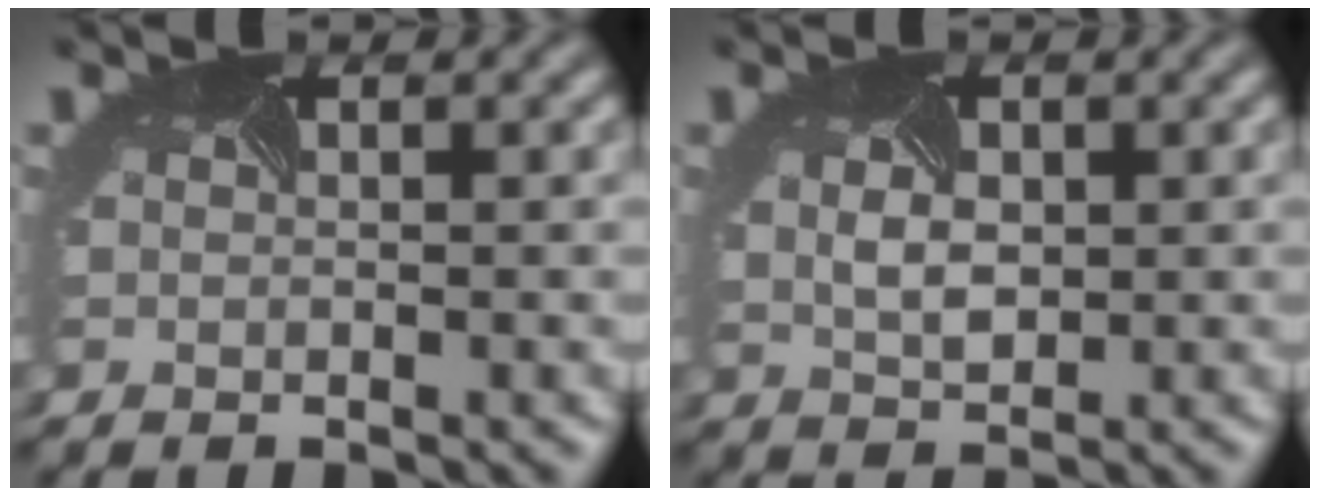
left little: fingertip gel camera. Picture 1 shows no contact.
{"total": 2.6, "force": [0.3, 1.8, 1.8], "torque": [-0.043, -0.002, 0.013]}